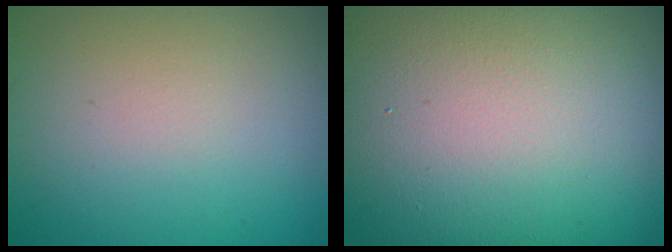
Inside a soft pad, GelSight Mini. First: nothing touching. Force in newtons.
{"total": 23.6, "press": 23.6, "slide": 1.3}